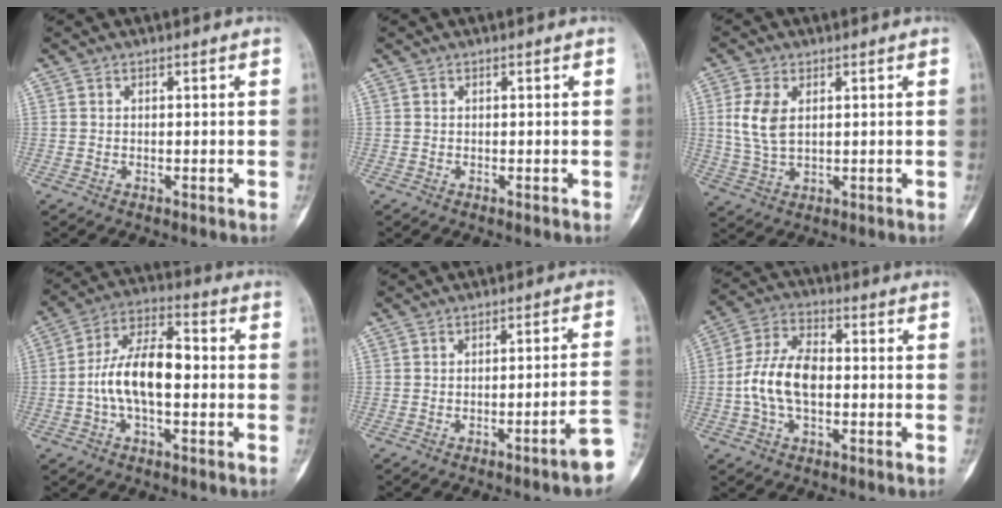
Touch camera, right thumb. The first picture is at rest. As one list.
[{"total": 0.0}, {"total": 7.1, "force": [1.6, 4.1, 5.6], "torque": [-0.122, -0.003, 0.039]}, {"total": 12.8, "force": [-1.2, 6.3, 11.1], "torque": [-0.202, 0.039, -0.028]}, {"total": 9.5, "force": [-4.1, 0.4, 8.5], "torque": [-0.105, 0.030, -0.058]}, {"total": 10.8, "force": [-1.1, 6.2, 8.7], "torque": [-0.171, 0.028, -0.027]}]